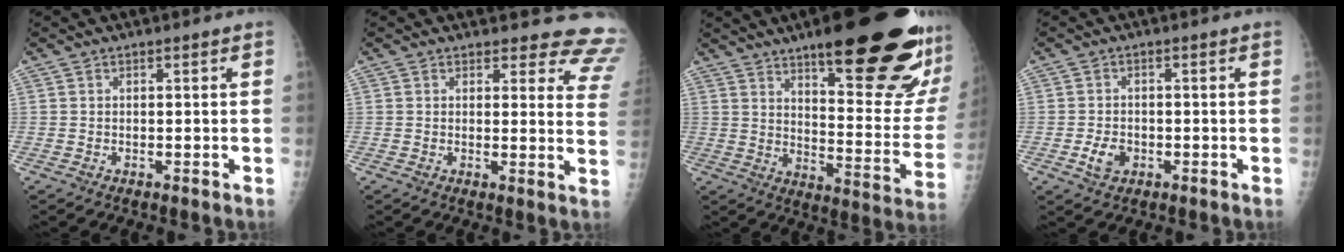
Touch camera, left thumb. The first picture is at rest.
{"total": 12.6, "force": [12.0, 3.7, 1.4], "torque": [0.044, -0.104, 0.092]}
{"total": 28.4, "force": [17.1, 6.7, 21.6], "torque": [-0.239, -0.073, 0.247]}
{"total": 3.6, "force": [-1.2, 2.6, 2.2], "torque": [-0.036, 0.002, -0.018]}